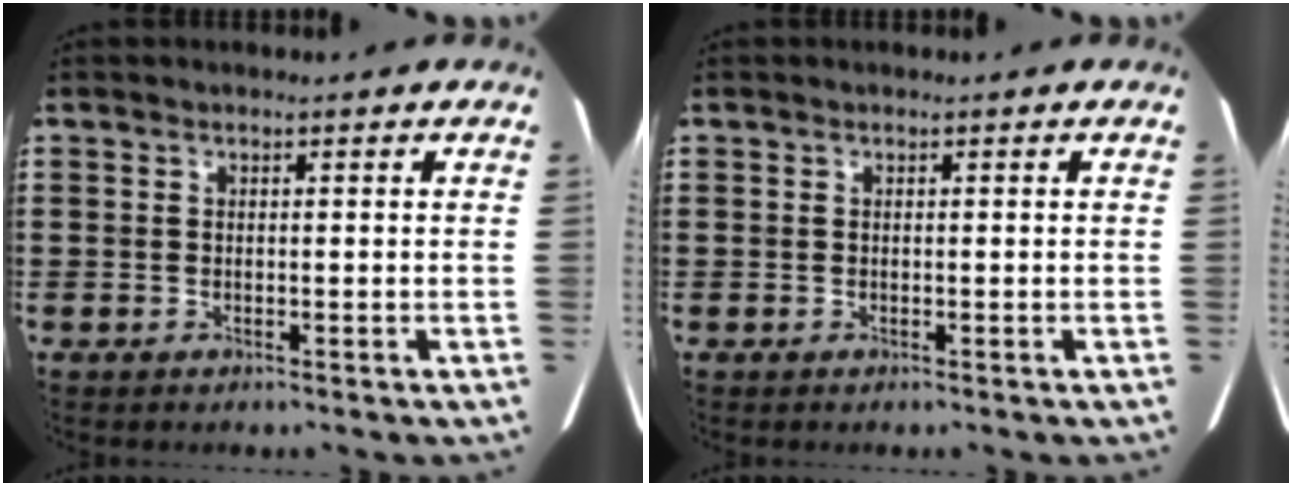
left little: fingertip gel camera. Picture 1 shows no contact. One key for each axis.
{"total": 0.0}